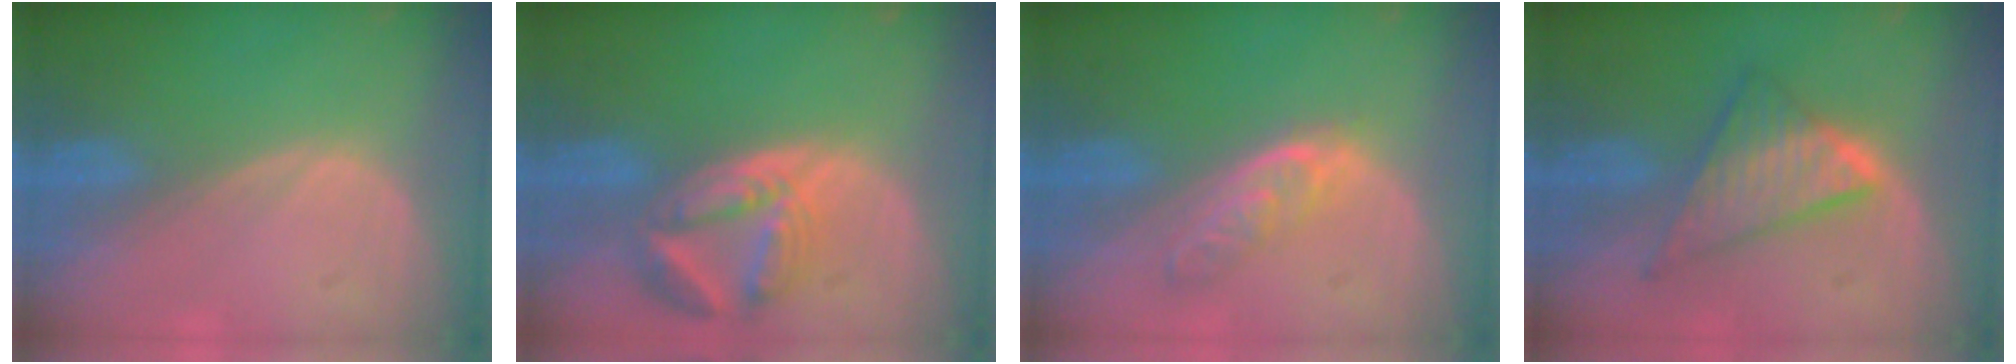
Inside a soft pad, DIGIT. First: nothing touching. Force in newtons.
{"total": 8.1, "press": 7.2, "slide": 3.7}
{"total": 4.7, "press": 4.4, "slide": 1.6}
{"total": 7.8, "press": 7.8, "slide": 0.4}